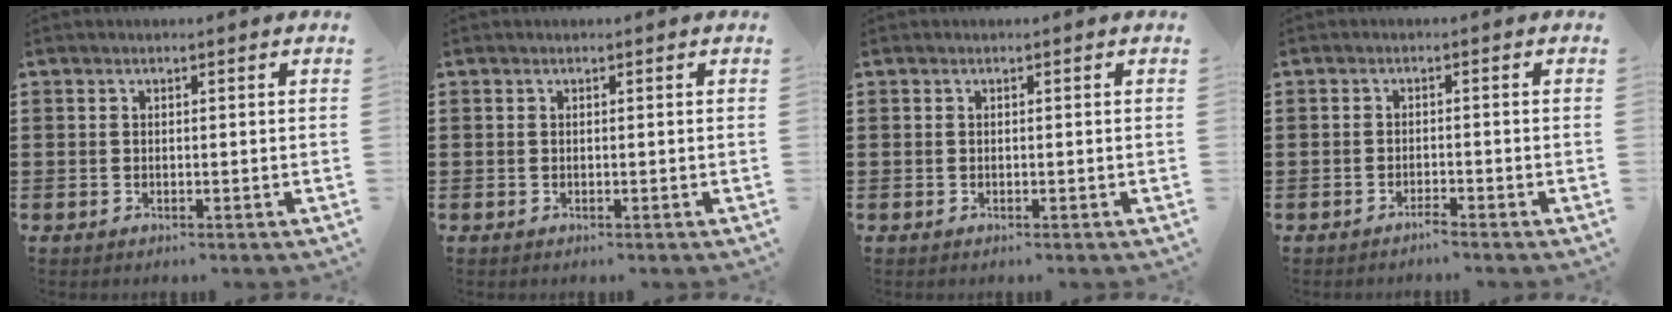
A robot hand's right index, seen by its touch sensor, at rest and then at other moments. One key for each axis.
{"total": 0.0}
{"total": 0.0}
{"total": 1.4, "fx": -1.4, "fy": -0.1, "fz": 0.2, "tx": -0.007, "ty": -0.001, "tz": -0.027}